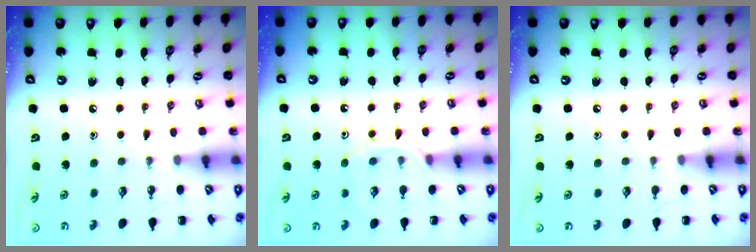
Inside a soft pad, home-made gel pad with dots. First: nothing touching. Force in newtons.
{"total": 9.5, "press": 9.5, "slide": 0.6}
{"total": 0.0}